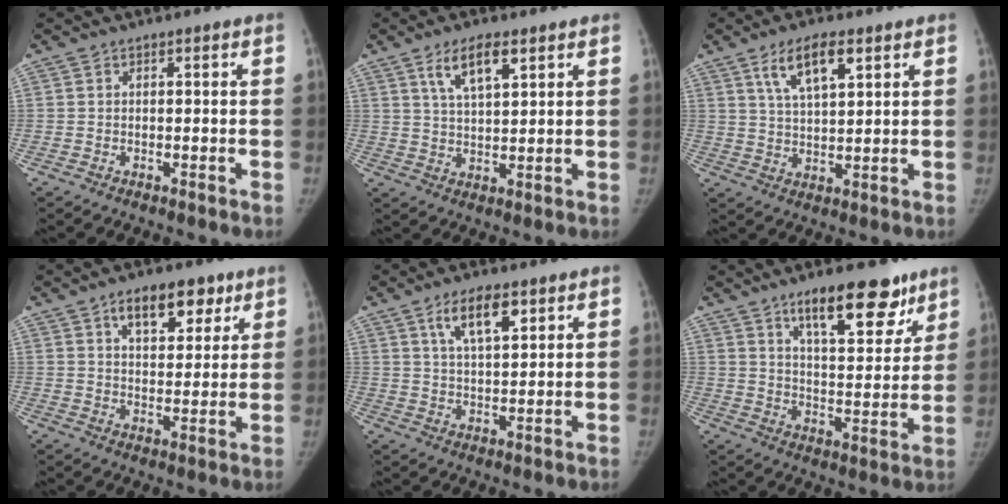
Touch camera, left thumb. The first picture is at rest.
{"total": 7.0, "force": [3.9, 2.6, 5.3], "torque": [-0.086, -0.016, 0.073]}
{"total": 8.5, "force": [4.4, 3.2, 6.5], "torque": [-0.105, -0.015, 0.084]}
{"total": 10.1, "force": [5.6, 5.4, 6.4], "torque": [-0.063, -0.021, 0.086]}
{"total": 7.8, "force": [4.1, 3.0, 5.9], "torque": [-0.091, -0.016, 0.075]}
{"total": 15.5, "force": [10.0, 5.8, 10.3], "torque": [-0.103, -0.052, 0.154]}